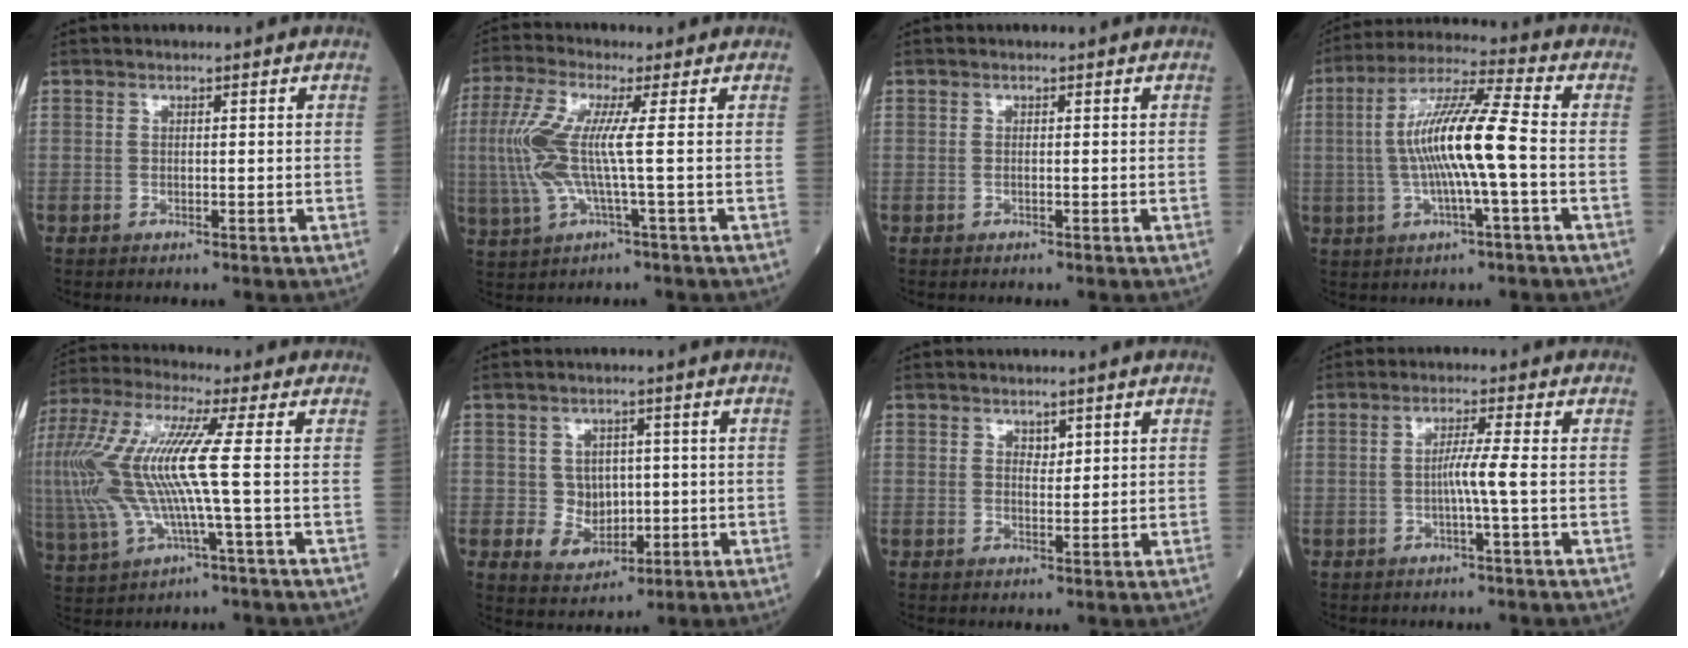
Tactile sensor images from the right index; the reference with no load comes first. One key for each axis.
{"total": 9.0, "fx": 0.3, "fy": 0.5, "fz": 9.0, "tx": -0.217, "ty": 0.006, "tz": 0.002}
{"total": 0.0}
{"total": 12.5, "fx": -0.9, "fy": 0.4, "fz": 12.5, "tx": -0.239, "ty": 0.011, "tz": -0.023}
{"total": 15.1, "fx": 0.4, "fy": 1.6, "fz": 15.0, "tx": -0.349, "ty": 0.016, "tz": 0.002}
{"total": 5.3, "fx": 0.0, "fy": 4.9, "fz": 2.2, "tx": -0.024, "ty": 0.007, "tz": 0.007}
{"total": 1.8, "fx": 1.1, "fy": 1.0, "fz": 0.9, "tx": -0.012, "ty": -0.003, "tz": 0.021}
{"total": 3.4, "fx": -0.6, "fy": -1.0, "fz": 3.1, "tx": -0.055, "ty": 0.002, "tz": -0.013}